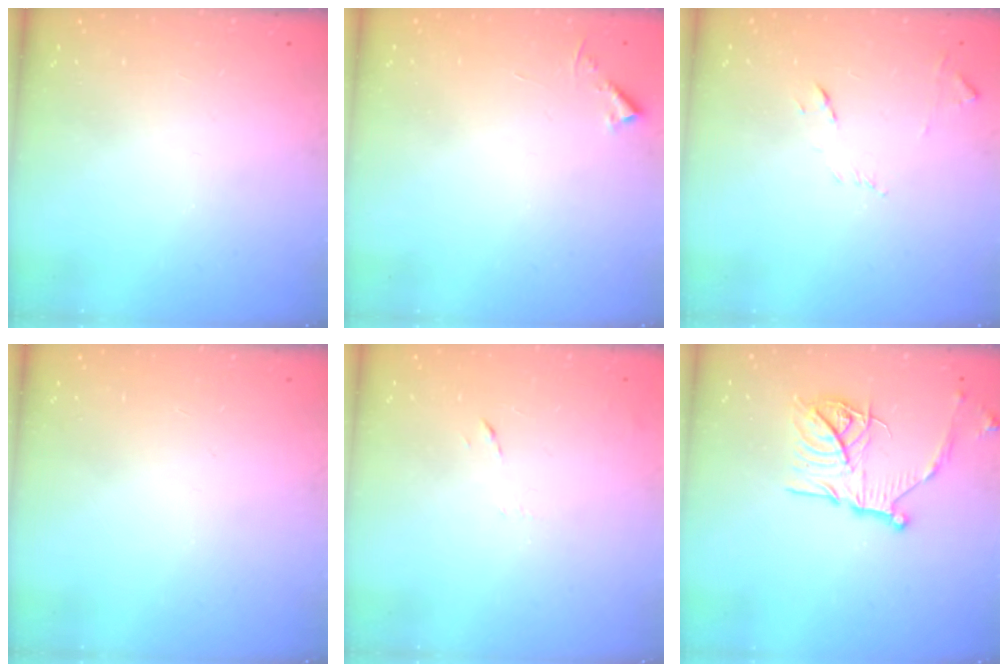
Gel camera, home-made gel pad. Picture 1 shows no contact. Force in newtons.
{"total": 4.0, "press": 4.0, "slide": 0.4}
{"total": 7.8, "press": 7.8, "slide": 0.6}
{"total": 0.0}
{"total": 7.2, "press": 7.2, "slide": 0.6}
{"total": 18.0, "press": 18.0, "slide": 1.5}